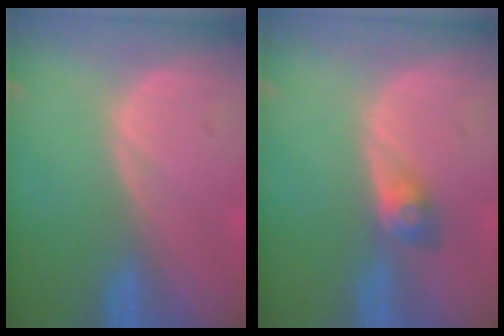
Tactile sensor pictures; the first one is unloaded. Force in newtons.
{"total": 3.0, "press": 2.6, "slide": 1.5}